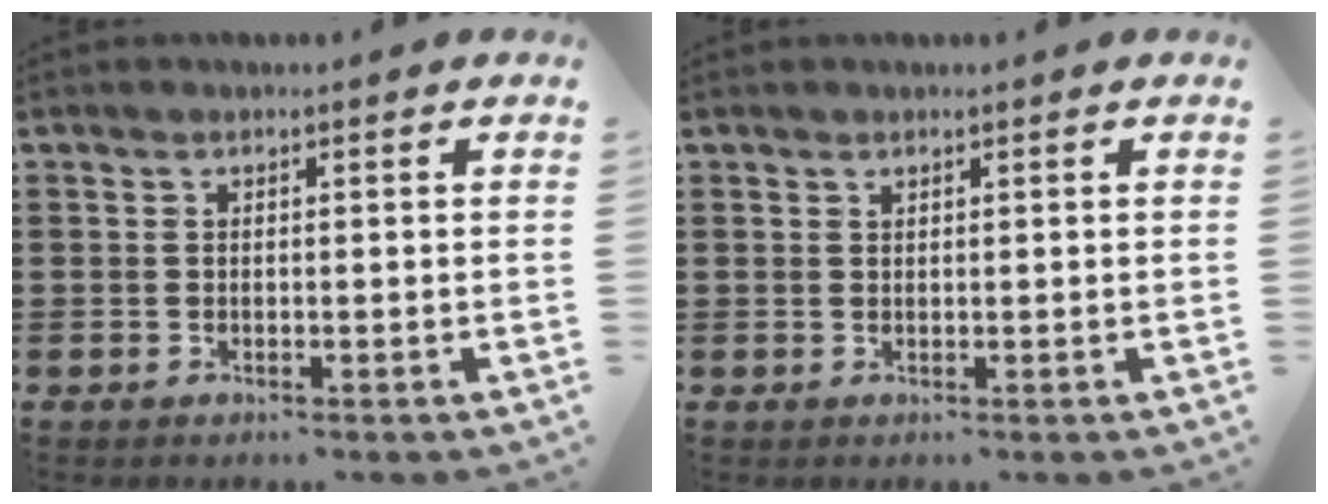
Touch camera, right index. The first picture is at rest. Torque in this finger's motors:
{"motor_torque": [-0.32, 0.26, -0.06, -0.01]}